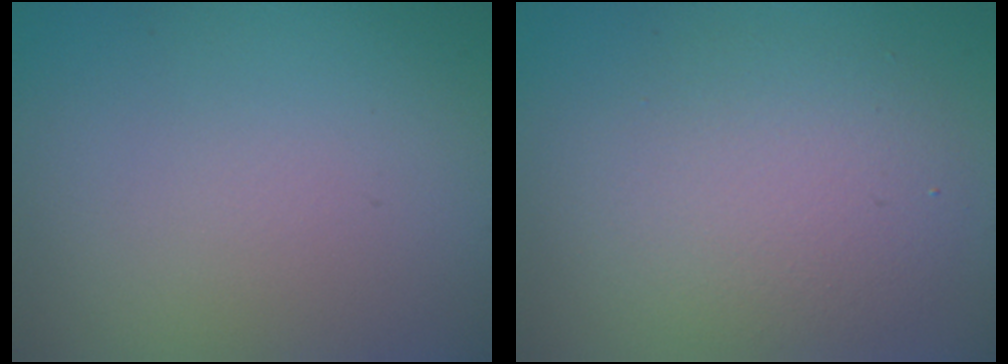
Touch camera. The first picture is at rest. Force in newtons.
{"total": 4.7, "press": 4.6, "slide": 0.5}